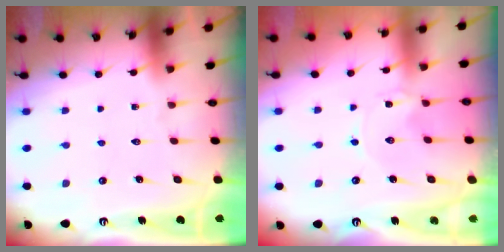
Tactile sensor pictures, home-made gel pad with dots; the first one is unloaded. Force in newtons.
{"total": 0.0}